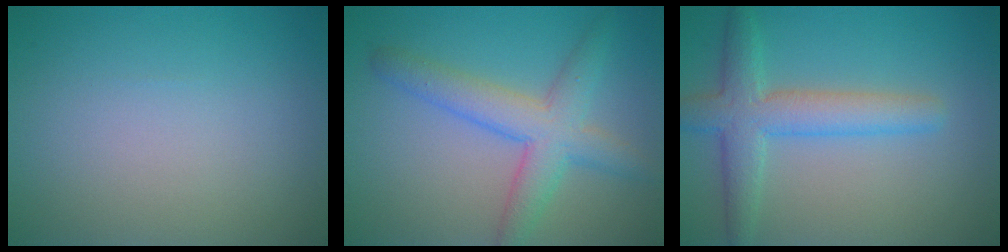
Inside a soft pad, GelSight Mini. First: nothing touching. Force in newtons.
{"total": 4.9, "press": 4.9, "slide": 0.1}
{"total": 4.7, "press": 4.7, "slide": 0.3}